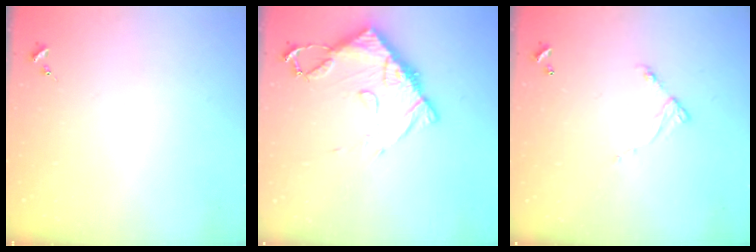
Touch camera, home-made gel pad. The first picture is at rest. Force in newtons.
{"total": 11.5, "press": 11.5, "slide": 1.1}
{"total": 6.1, "press": 6.1, "slide": 0.5}